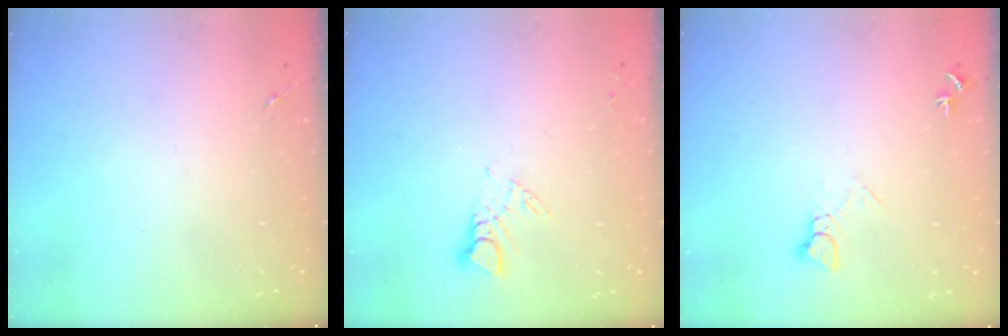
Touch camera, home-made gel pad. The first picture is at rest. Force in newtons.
{"total": 3.8, "press": 3.8, "slide": 0.2}
{"total": 5.5, "press": 5.5, "slide": 0.5}